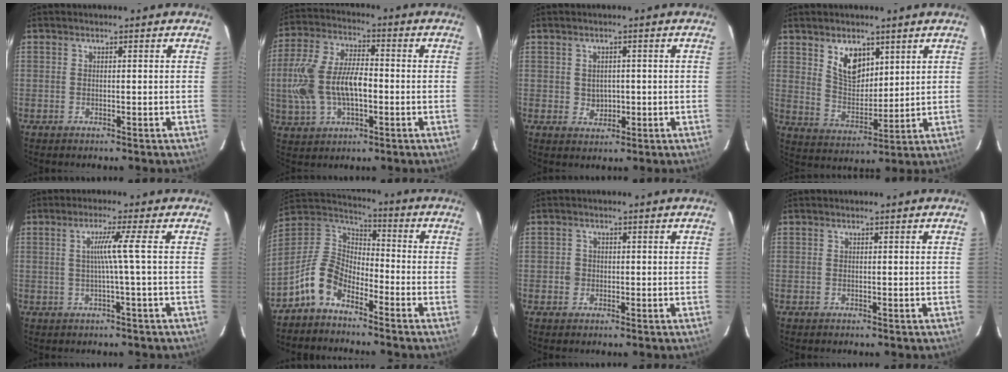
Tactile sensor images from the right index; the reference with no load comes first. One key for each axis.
{"total": 15.1, "fx": -1.9, "fy": 8.1, "fz": 12.5, "tx": -0.270, "ty": 0.009, "tz": -0.030}
{"total": 3.1, "fx": -0.1, "fy": 2.8, "fz": 1.3, "tx": -0.021, "ty": 0.005, "tz": 0.006}
{"total": 8.4, "fx": 4.6, "fy": 5.1, "fz": 4.9, "tx": -0.079, "ty": 0.003, "tz": 0.096}
{"total": 4.2, "fx": -0.1, "fy": -1.9, "fz": 3.7, "tx": -0.066, "ty": -0.006, "tz": 0.001}
{"total": 10.4, "fx": -6.4, "fy": 5.7, "fz": 5.9, "tx": -0.132, "ty": 0.025, "tz": -0.135}
{"total": 1.9, "fx": -0.4, "fy": 1.9, "fz": 0.2, "tx": -0.003, "ty": 0.003, "tz": -0.006}
{"total": 0.0}